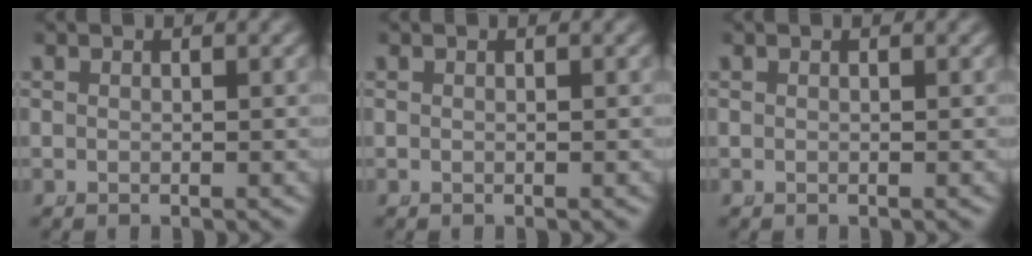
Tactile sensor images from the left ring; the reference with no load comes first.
{"total": 0.0}
{"total": 0.0}